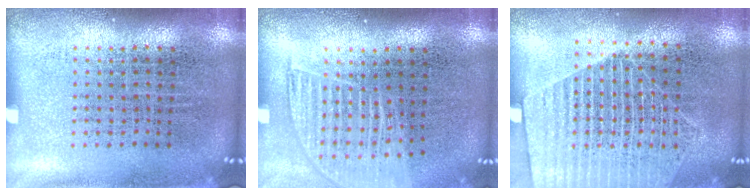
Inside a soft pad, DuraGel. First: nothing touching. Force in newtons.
{"total": 1.4, "press": 1.3, "slide": 0.5}
{"total": 1.8, "press": 1.6, "slide": 0.9}